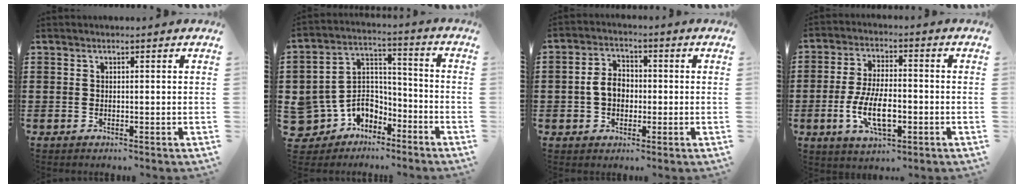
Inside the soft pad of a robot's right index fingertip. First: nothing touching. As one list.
[{"total": 6.4, "force": [-3.8, 5.1, 0.4], "torque": [-0.043, 0.006, -0.075]}, {"total": 5.0, "force": [-0.5, 3.6, 3.4], "torque": [-0.077, 0.010, -0.014]}, {"total": 8.8, "force": [-2.6, 3.8, 7.6], "torque": [-0.165, -0.007, -0.049]}]